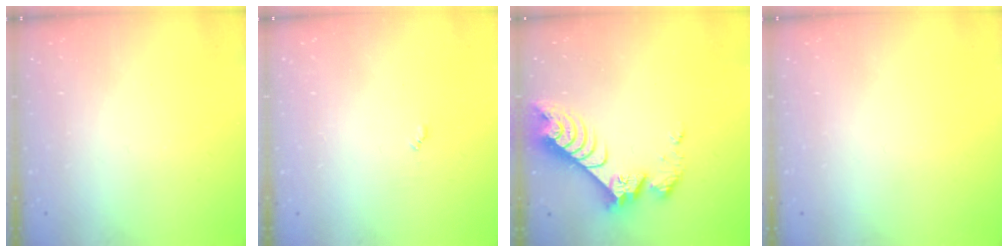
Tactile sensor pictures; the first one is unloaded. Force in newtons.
{"total": 3.7, "press": 3.7, "slide": 0.4}
{"total": 8.8, "press": 8.8, "slide": 0.8}
{"total": 0.0}